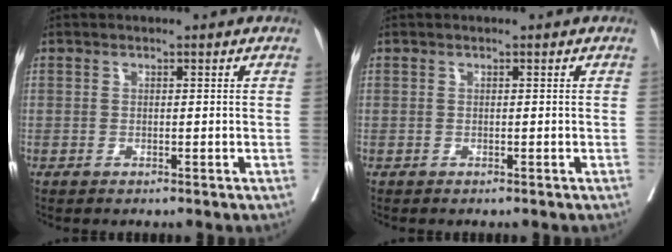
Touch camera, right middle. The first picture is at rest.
{"total": 0.5, "force": [0.4, -0.3, 0.1], "torque": [-0.001, 0.001, 0.006]}